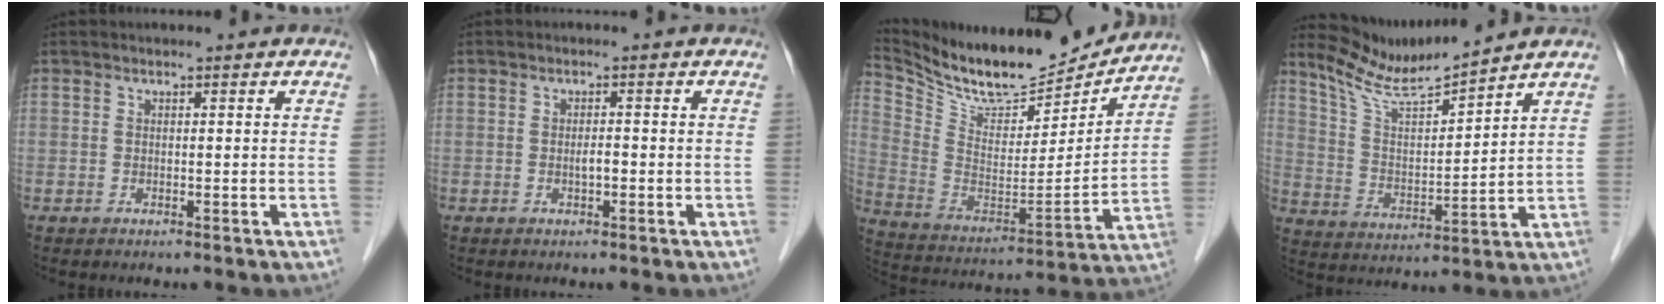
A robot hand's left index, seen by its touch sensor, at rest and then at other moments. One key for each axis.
{"total": 1.2, "fx": -0.3, "fy": 0.3, "fz": 1.1, "tx": -0.021, "ty": 0.002, "tz": -0.007}
{"total": 19.0, "fx": 17.5, "fy": 3.9, "fz": 6.2, "tx": -0.125, "ty": -0.029, "tz": 0.295}
{"total": 9.0, "fx": 8.7, "fy": -1.0, "fz": 2.1, "tx": -0.055, "ty": -0.004, "tz": 0.177}